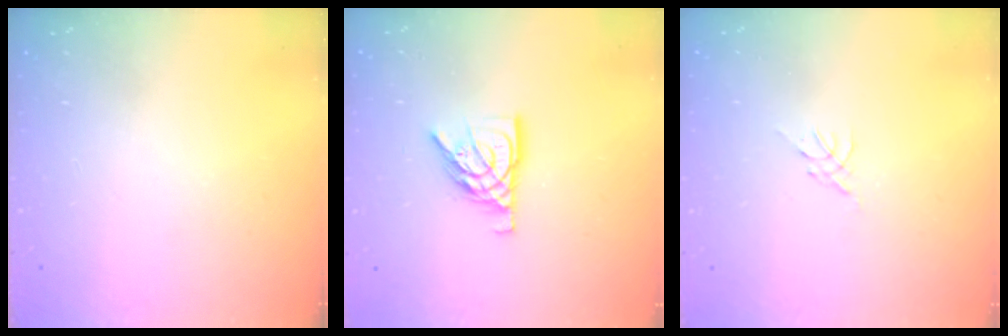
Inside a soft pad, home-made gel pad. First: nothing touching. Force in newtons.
{"total": 10.3, "press": 10.2, "slide": 0.8}
{"total": 0.5, "press": 0.4, "slide": 0.3}